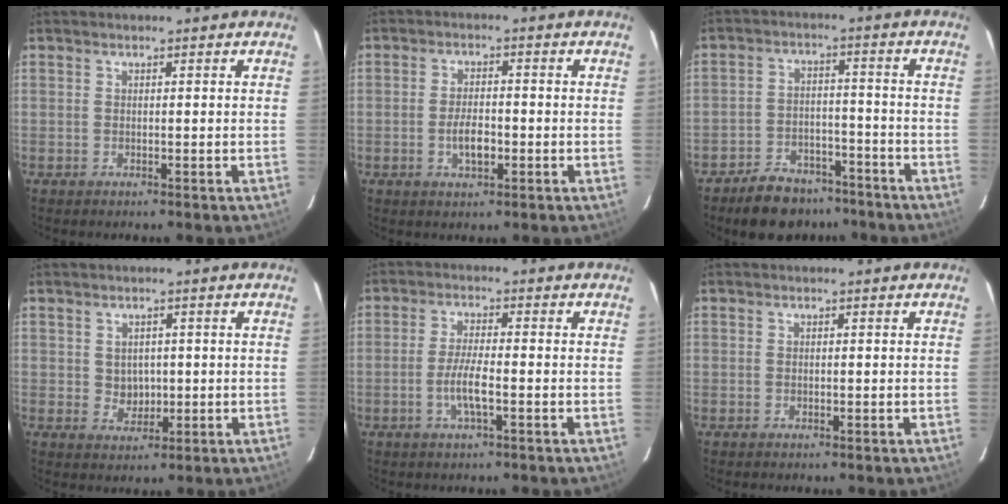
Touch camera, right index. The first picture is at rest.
{"total": 4.7, "force": [-1.5, 2.1, 4.0], "torque": [-0.080, 0.000, -0.023]}
{"total": 11.9, "force": [-9.4, 6.2, 3.8], "torque": [-0.092, 0.017, -0.127]}
{"total": 3.5, "force": [0.2, 3.2, 1.4], "torque": [-0.024, 0.005, 0.011]}
{"total": 5.4, "force": [-1.8, 0.9, 5.0], "torque": [-0.100, -0.003, -0.036]}
{"total": 0.6, "force": [-0.1, 0.5, 0.4], "torque": [-0.008, 0.001, -0.001]}